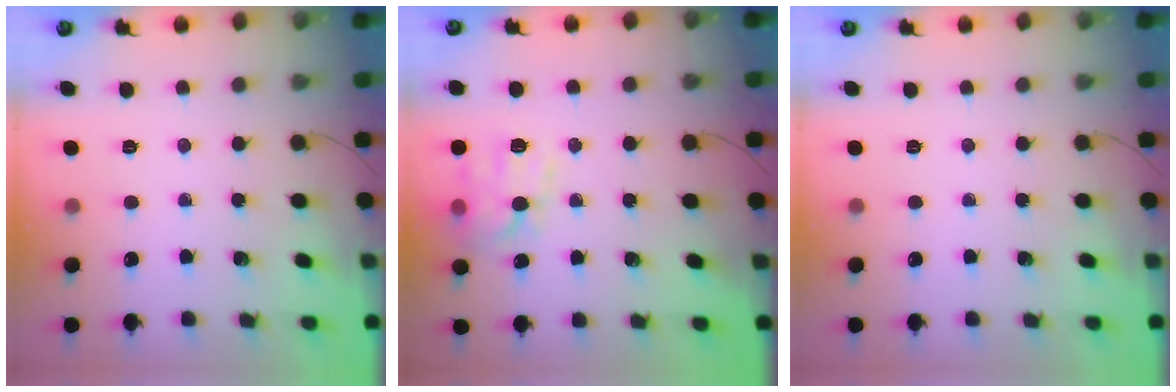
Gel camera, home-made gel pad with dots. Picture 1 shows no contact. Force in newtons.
{"total": 12.3, "press": 12.3, "slide": 0.2}
{"total": 0.0}